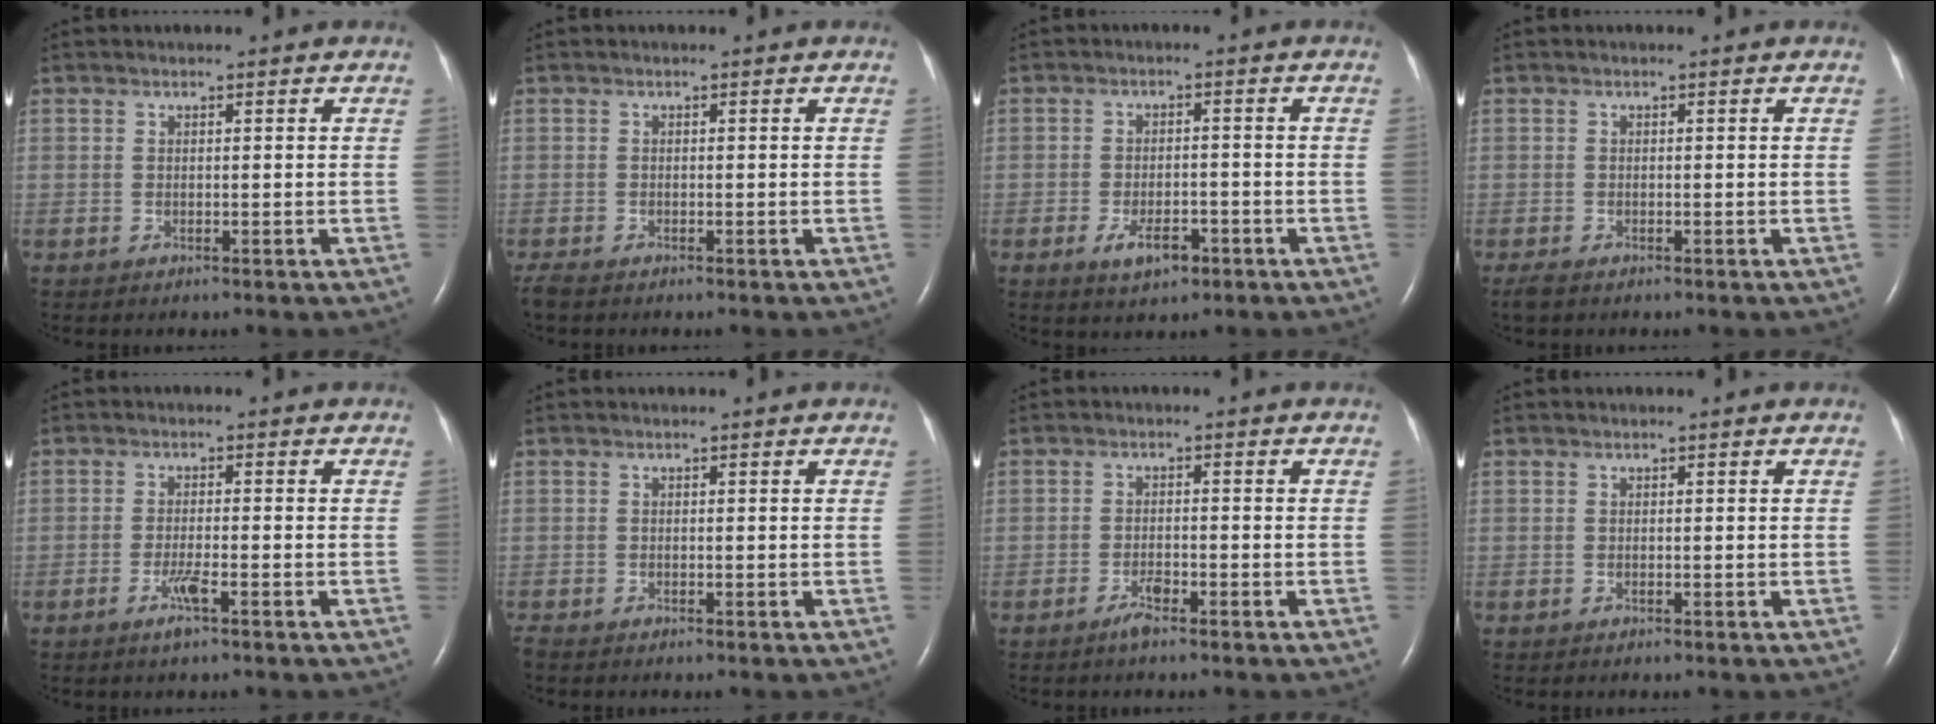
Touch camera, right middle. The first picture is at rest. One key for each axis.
{"total": 1.8, "fx": -1.5, "fy": 0.5, "fz": 0.9, "tx": -0.026, "ty": -0.007, "tz": -0.026}
{"total": 4.8, "fx": -2.6, "fy": 2.1, "fz": 3.4, "tx": -0.064, "ty": -0.001, "tz": -0.037}
{"total": 1.6, "fx": -1.2, "fy": 0.5, "fz": 0.9, "tx": -0.026, "ty": -0.006, "tz": -0.021}
{"total": 2.8, "fx": -1.6, "fy": 0.0, "fz": 2.3, "tx": -0.050, "ty": -0.004, "tz": -0.032}
{"total": 0.7, "fx": -0.7, "fy": 0.1, "fz": 0.2, "tx": -0.013, "ty": -0.004, "tz": -0.014}
{"total": 2.2, "fx": -1.7, "fy": 0.2, "fz": 1.4, "tx": -0.033, "ty": -0.002, "tz": -0.032}
{"total": 0.0}